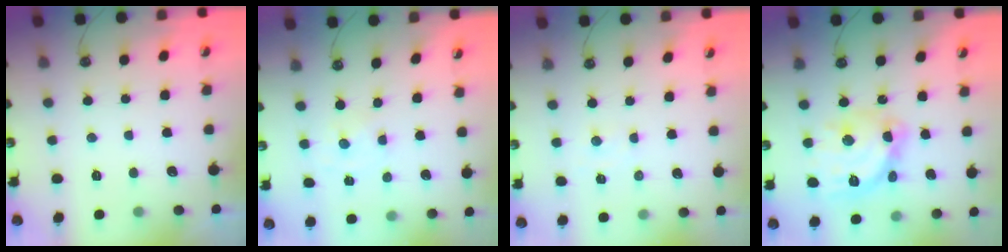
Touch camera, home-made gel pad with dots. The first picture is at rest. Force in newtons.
{"total": 0.0}
{"total": 3.7, "press": 3.6, "slide": 0.5}
{"total": 16.2, "press": 16.2, "slide": 1.7}